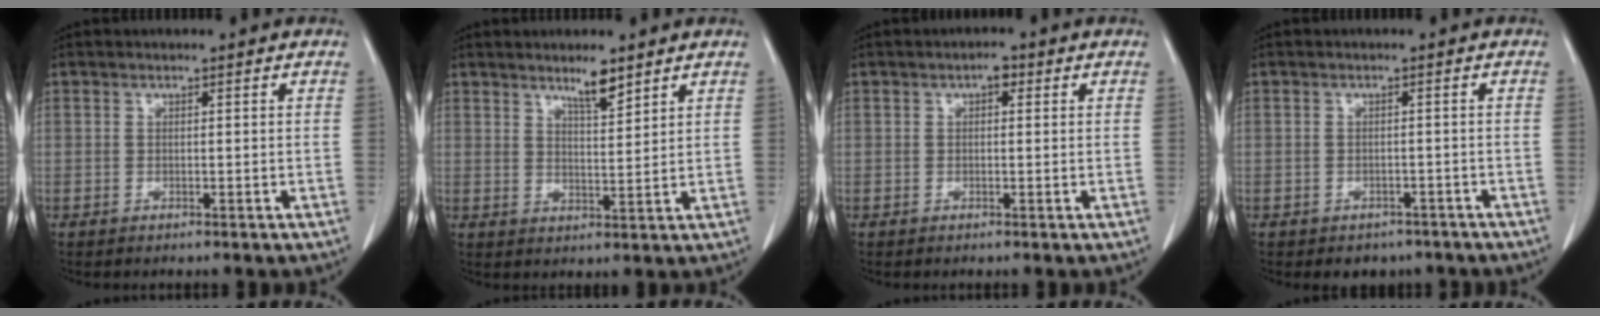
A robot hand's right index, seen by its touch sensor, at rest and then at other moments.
{"total": 4.2, "force": [3.3, 0.5, 2.5], "torque": [-0.045, -0.005, 0.058]}
{"total": 1.5, "force": [0.6, 0.8, 1.2], "torque": [-0.016, 0.008, 0.007]}
{"total": 3.8, "force": [-3.0, 2.2, 0.6], "torque": [-0.002, 0.008, -0.034]}